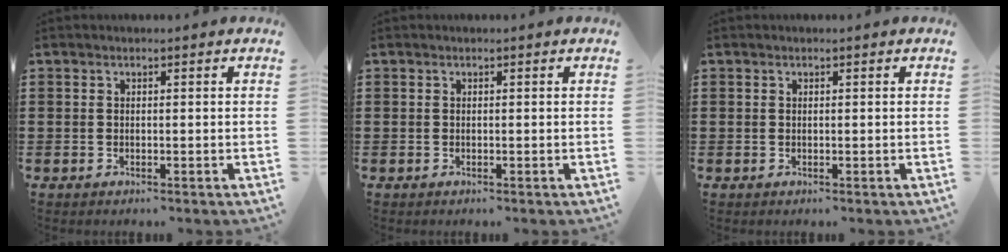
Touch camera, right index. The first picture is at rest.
{"total": 0.0}
{"total": 0.0}